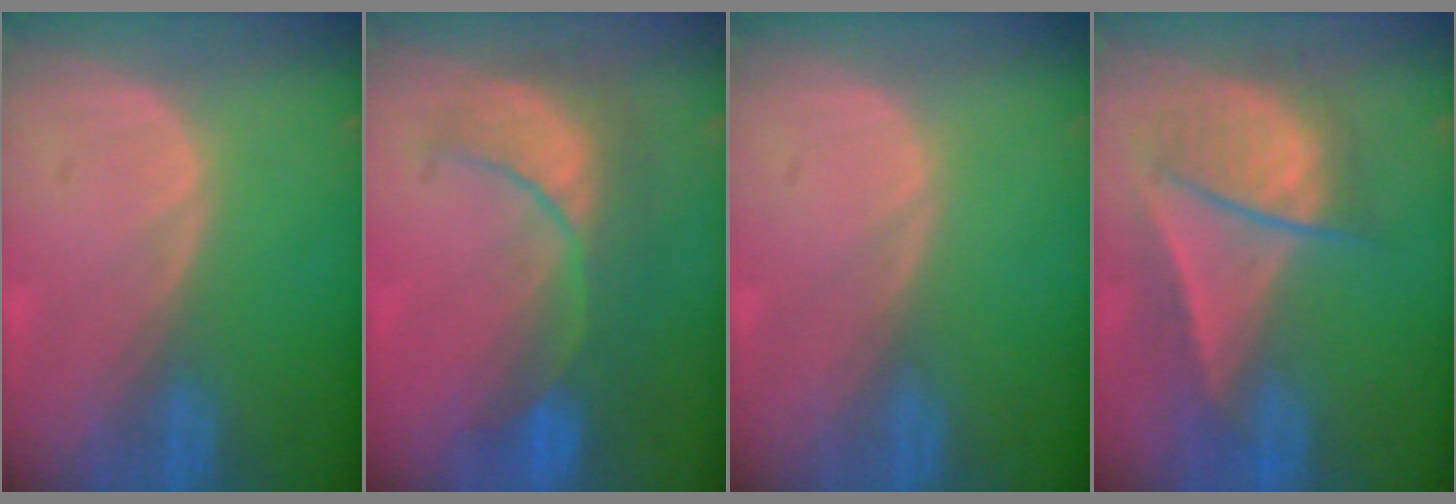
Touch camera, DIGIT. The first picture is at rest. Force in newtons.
{"total": 8.1, "press": 8.1, "slide": 0.8}
{"total": 0.0}
{"total": 7.8, "press": 7.5, "slide": 2.1}